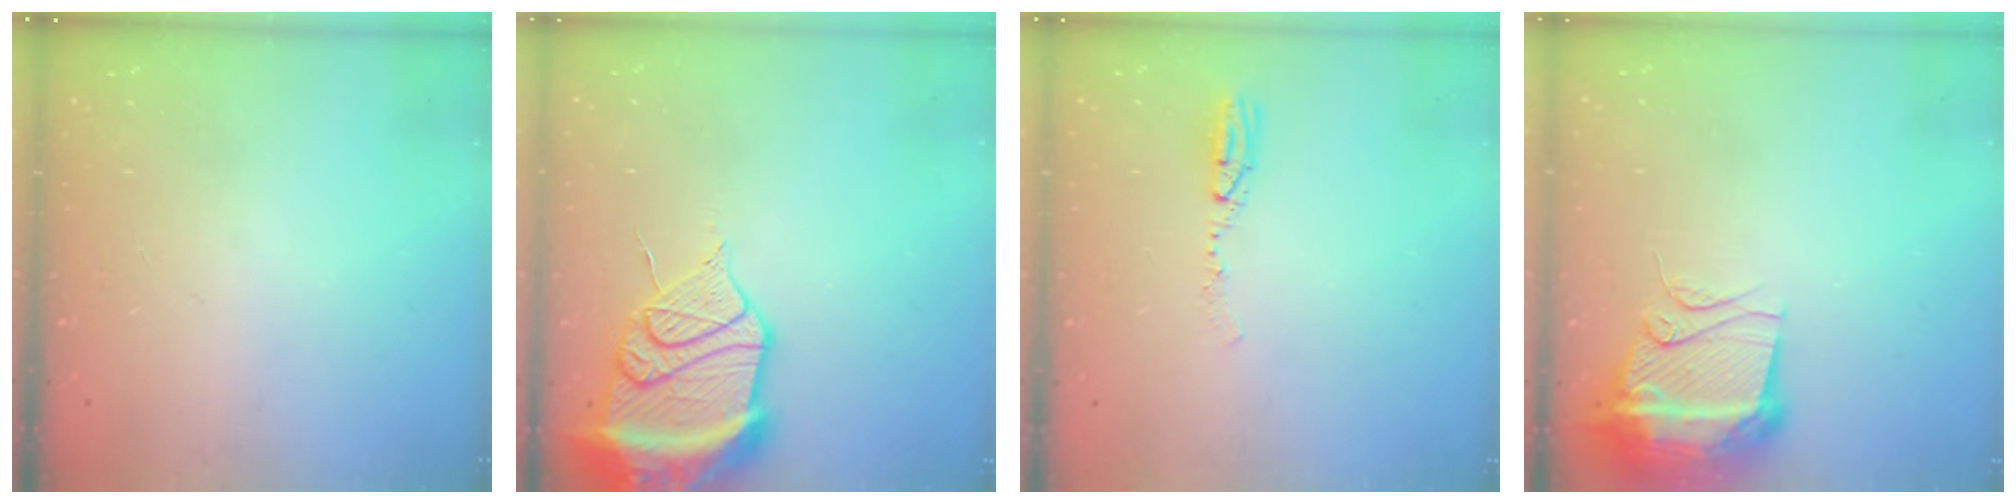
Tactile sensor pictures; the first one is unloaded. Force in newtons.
{"total": 18.2, "press": 17.9, "slide": 3.3}
{"total": 4.7, "press": 4.4, "slide": 1.8}
{"total": 12.0, "press": 11.9, "slide": 1.1}